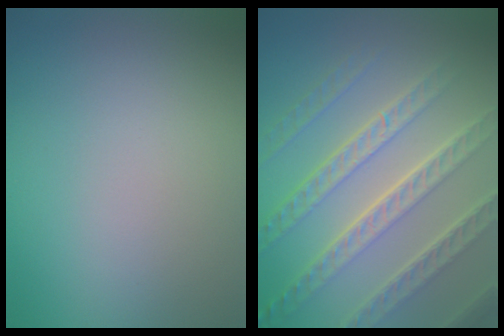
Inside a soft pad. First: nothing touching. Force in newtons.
{"total": 7.6, "press": 5.3, "slide": 5.5}